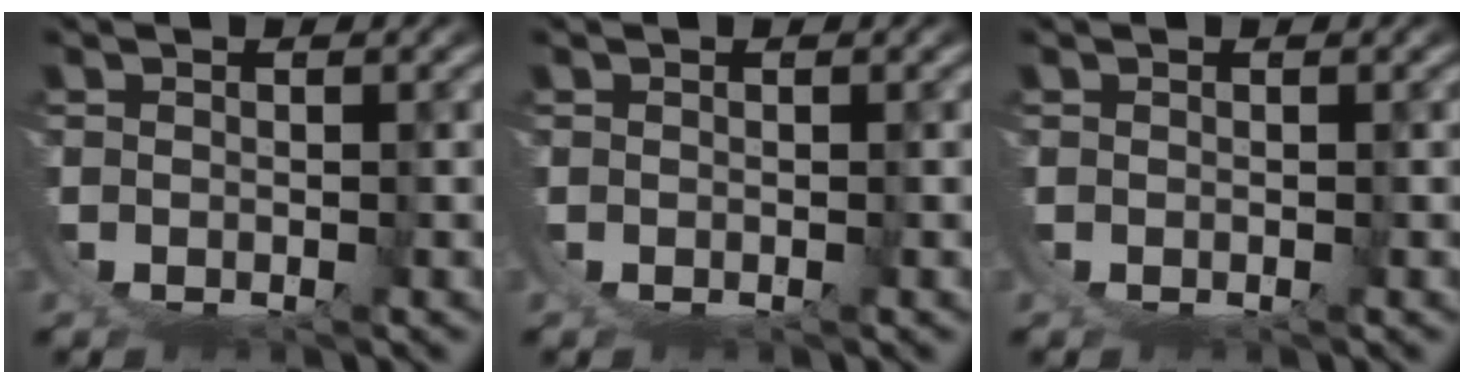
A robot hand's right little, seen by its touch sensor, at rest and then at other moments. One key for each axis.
{"total": 0.0}
{"total": 0.0}